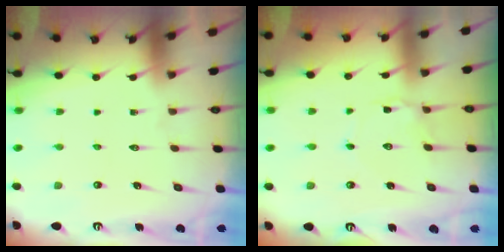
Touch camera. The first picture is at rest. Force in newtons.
{"total": 3.2, "press": 3.1, "slide": 0.4}